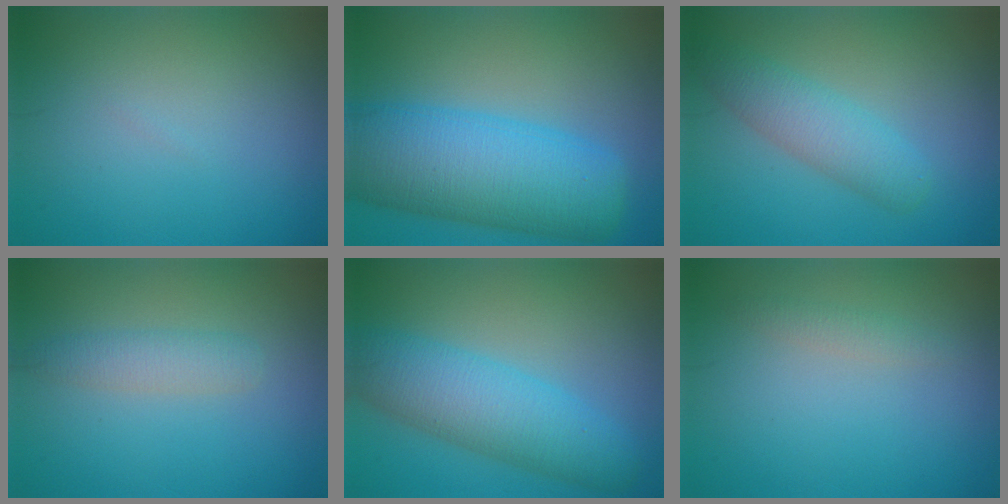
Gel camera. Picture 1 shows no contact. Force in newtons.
{"total": 11.9, "press": 11.9, "slide": 0.3}
{"total": 3.8, "press": 3.8, "slide": 0.3}
{"total": 2.3, "press": 2.3, "slide": 0.1}
{"total": 7.0, "press": 7.0, "slide": 0.1}
{"total": 1.1, "press": 1.1, "slide": 0.0}